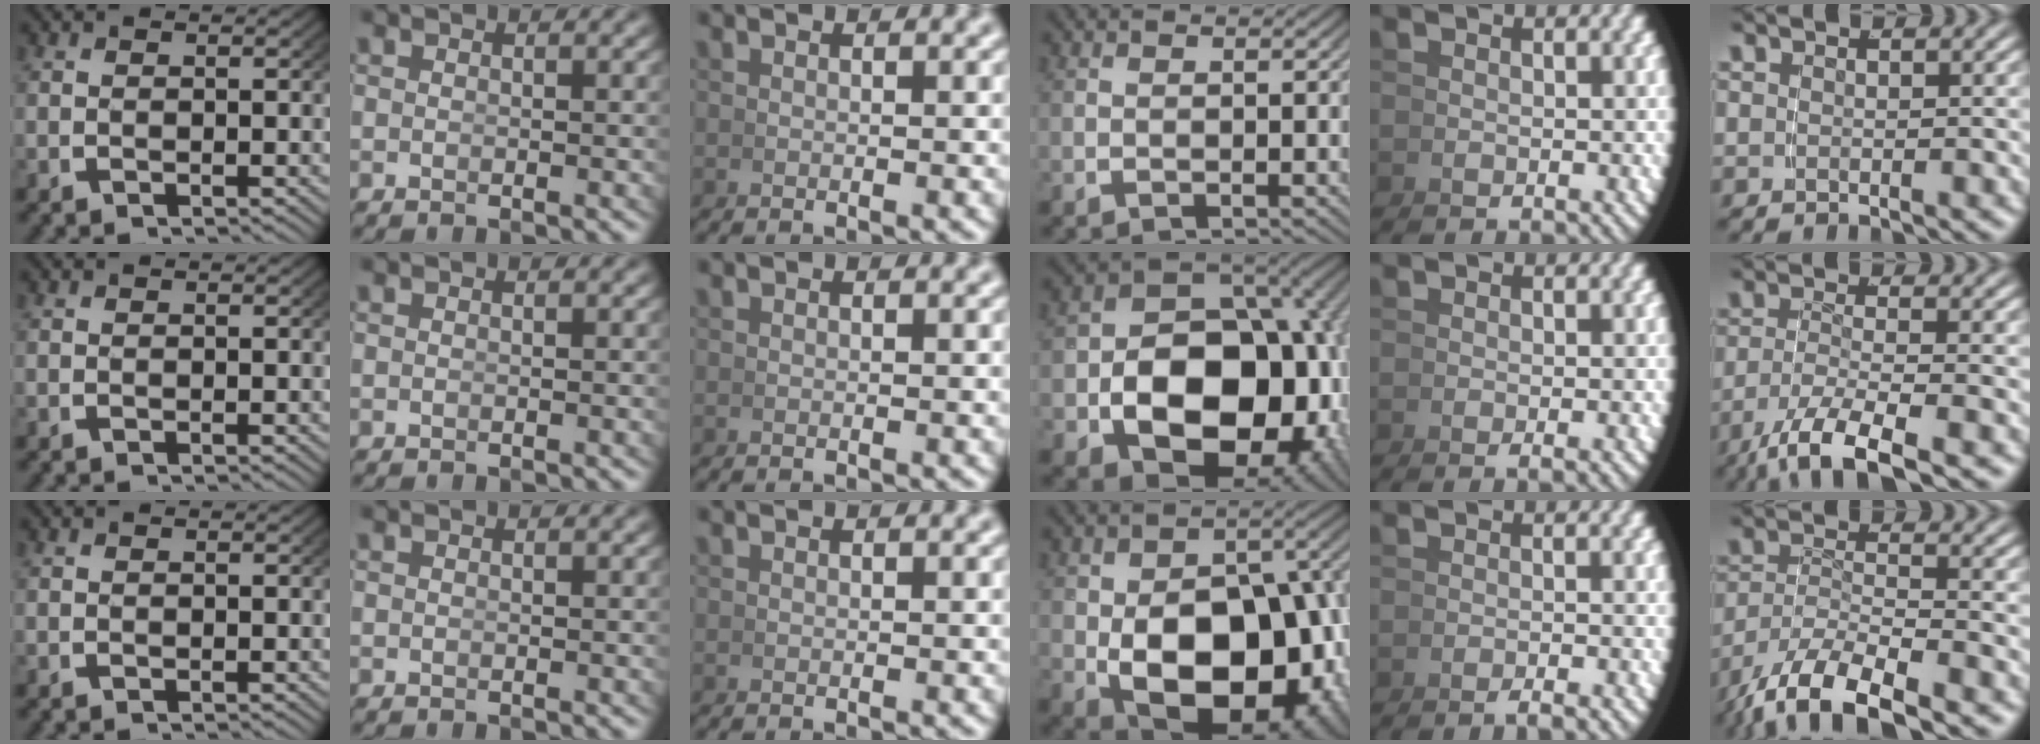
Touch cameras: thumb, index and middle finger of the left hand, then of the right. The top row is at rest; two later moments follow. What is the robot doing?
{"motion": "grasp_and_lifting", "object": "photo album"}